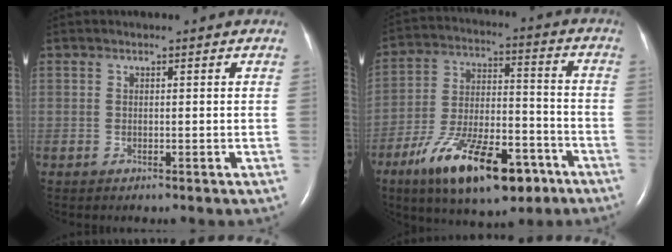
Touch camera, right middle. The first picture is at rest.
{"total": 18.3, "force": [-10.7, 6.6, 13.3], "torque": [-0.230, 0.000, -0.176]}